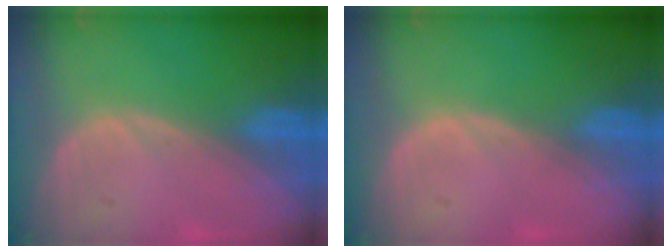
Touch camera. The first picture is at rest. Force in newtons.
{"total": 0.0}